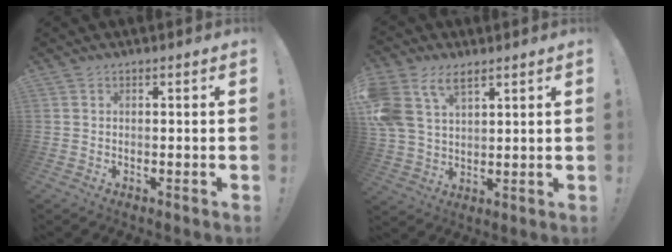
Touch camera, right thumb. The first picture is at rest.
{"total": 11.5, "force": [6.7, 6.9, 6.4], "torque": [-0.140, -0.023, 0.133]}